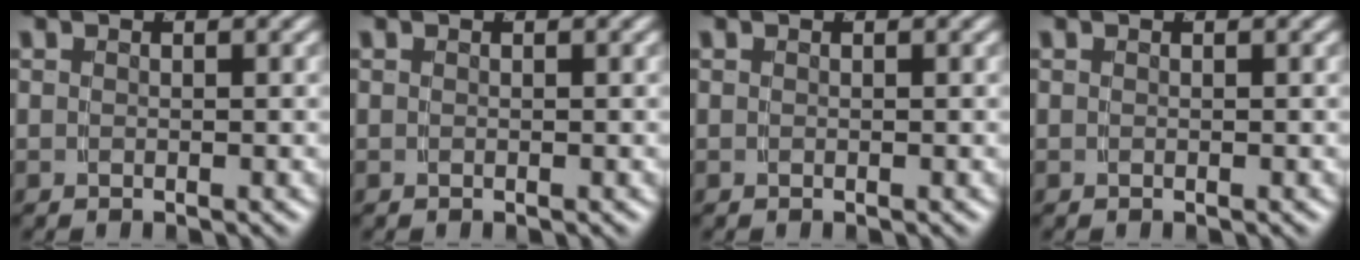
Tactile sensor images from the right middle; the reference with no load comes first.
{"total": 0.0}
{"total": 0.0}
{"total": 0.0}